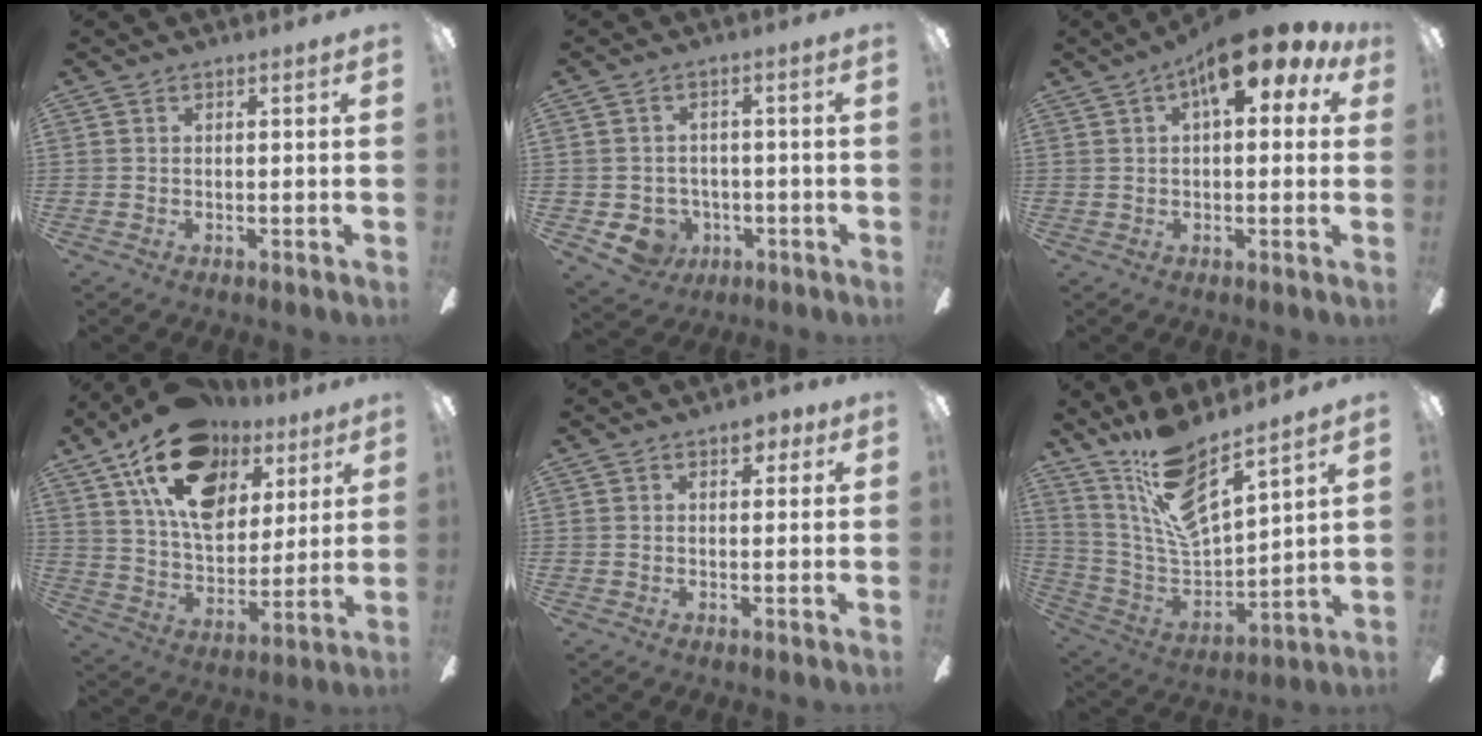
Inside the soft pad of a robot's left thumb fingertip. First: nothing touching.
{"total": 5.8, "force": [-1.8, 5.2, 1.6], "torque": [-0.064, 0.010, -0.030]}
{"total": 12.9, "force": [6.5, 5.0, 10.0], "torque": [-0.140, -0.022, 0.106]}
{"total": 21.1, "force": [11.5, 12.8, 12.1], "torque": [-0.211, -0.048, 0.208]}
{"total": 3.6, "force": [2.2, 2.1, 2.0], "torque": [-0.010, -0.006, 0.032]}
{"total": 15.0, "force": [11.7, 3.8, 8.6], "torque": [-0.188, -0.081, 0.210]}